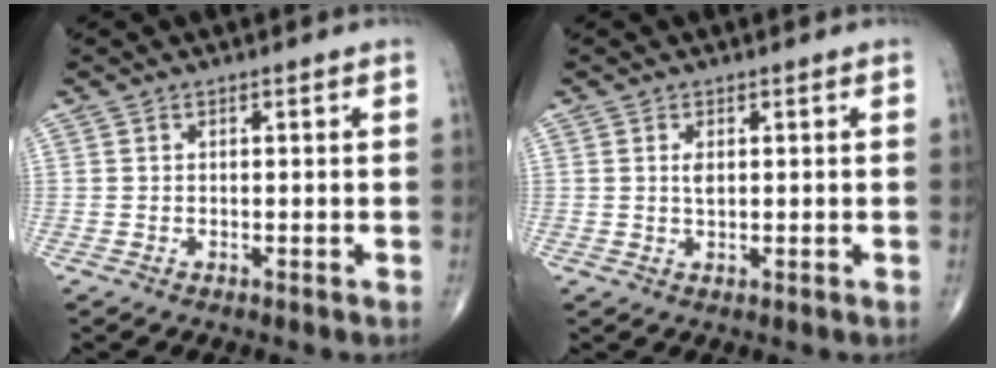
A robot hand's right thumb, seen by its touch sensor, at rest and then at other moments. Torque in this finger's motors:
{"motor_torque": [0.55, 0.34, 0.52, 0.20, -0.01]}